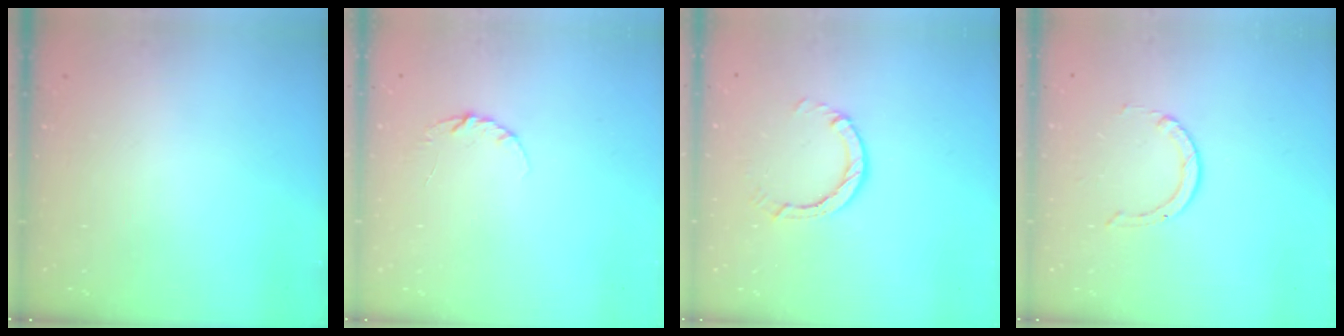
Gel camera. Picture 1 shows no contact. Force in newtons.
{"total": 4.0, "press": 4.0, "slide": 0.4}
{"total": 2.9, "press": 2.9, "slide": 0.5}
{"total": 1.5, "press": 1.5, "slide": 0.2}